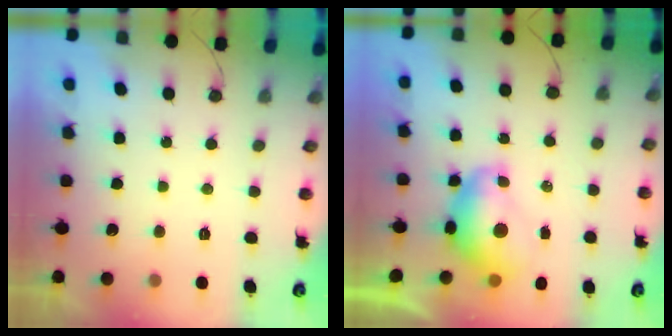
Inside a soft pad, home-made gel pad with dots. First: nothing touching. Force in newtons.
{"total": 8.6, "press": 8.5, "slide": 0.9}